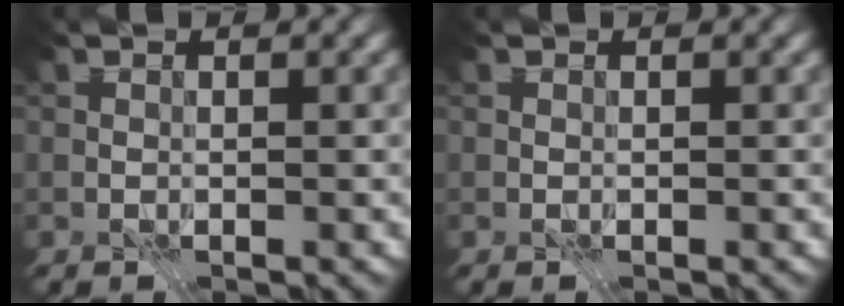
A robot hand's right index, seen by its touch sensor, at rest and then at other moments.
{"total": 0.0}